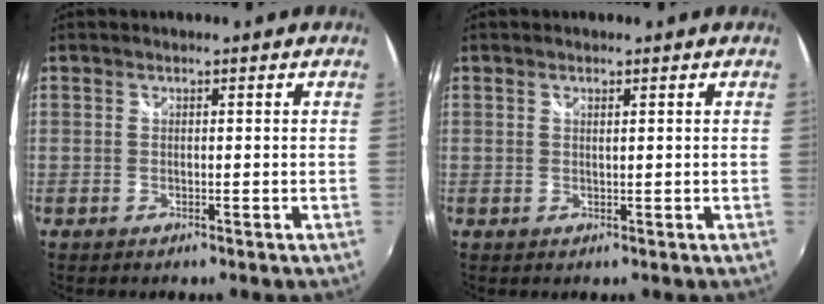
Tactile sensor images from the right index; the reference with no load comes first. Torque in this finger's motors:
{"motor_torque": [-0.03, 0.21, 0.05, 0.00]}